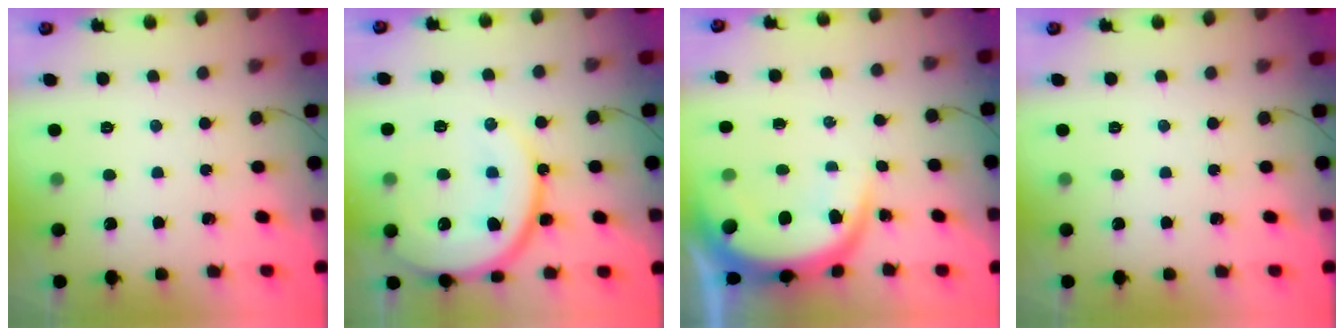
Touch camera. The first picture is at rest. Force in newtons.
{"total": 18.2, "press": 18.1, "slide": 2.0}
{"total": 9.1, "press": 9.1, "slide": 0.7}
{"total": 0.0}